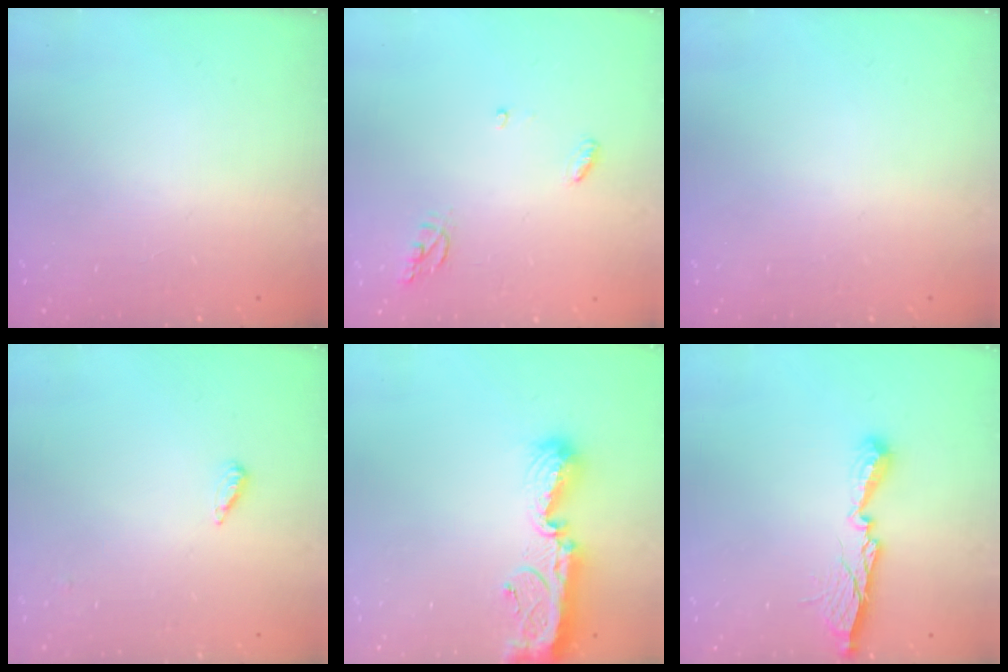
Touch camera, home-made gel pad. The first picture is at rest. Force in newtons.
{"total": 5.3, "press": 5.3, "slide": 0.3}
{"total": 0.0}
{"total": 2.2, "press": 2.2, "slide": 0.5}
{"total": 11.2, "press": 11.2, "slide": 1.0}
{"total": 11.0, "press": 11.0, "slide": 0.4}